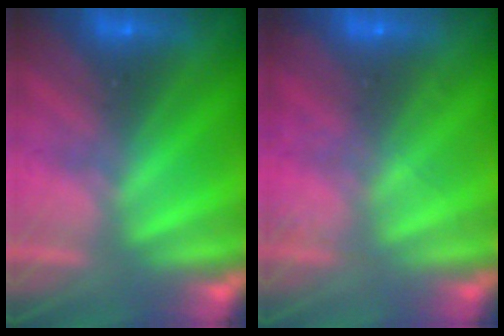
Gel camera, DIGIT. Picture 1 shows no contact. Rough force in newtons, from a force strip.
{"total": 2.1}